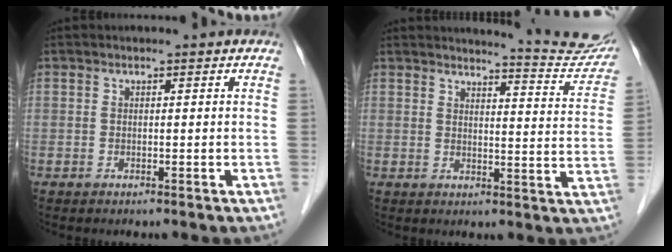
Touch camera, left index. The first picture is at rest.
{"total": 11.5, "force": [11.4, 0.0, 1.5], "torque": [-0.012, -0.065, 0.115]}